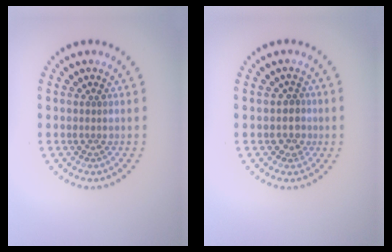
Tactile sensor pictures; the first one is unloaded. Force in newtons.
{"total": 1.8, "press": 1.6, "slide": 0.9}